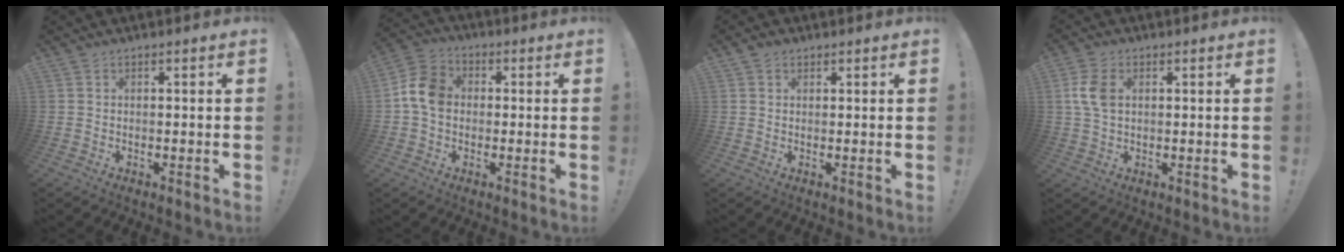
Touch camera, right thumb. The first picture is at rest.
{"total": 9.8, "force": [0.0, 7.6, 6.2], "torque": [-0.114, 0.024, 0.008]}
{"total": 1.7, "force": [1.1, 1.2, 0.5], "torque": [-0.009, 0.001, 0.021]}
{"total": 6.7, "force": [1.5, 4.3, 4.9], "torque": [-0.105, 0.006, 0.029]}